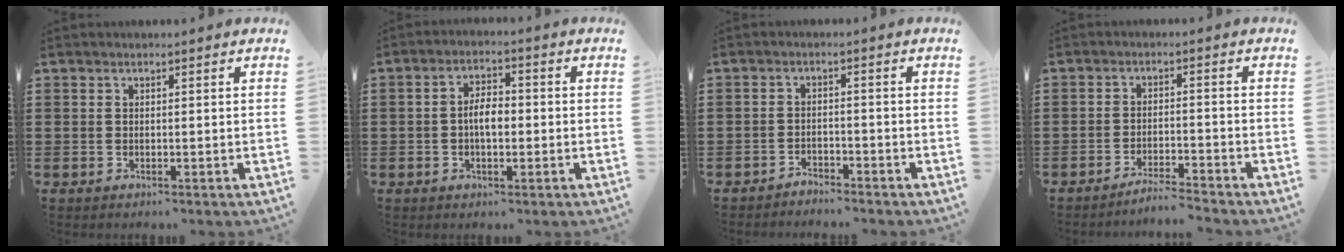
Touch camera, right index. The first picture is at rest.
{"total": 4.1, "force": [-0.7, 1.7, 3.6], "torque": [-0.074, 0.003, -0.015]}
{"total": 2.2, "force": [-2.2, 0.1, -0.1], "torque": [-0.008, 0.000, -0.048]}
{"total": 3.2, "force": [-3.2, -0.4, 0.5], "torque": [-0.013, -0.003, -0.065]}